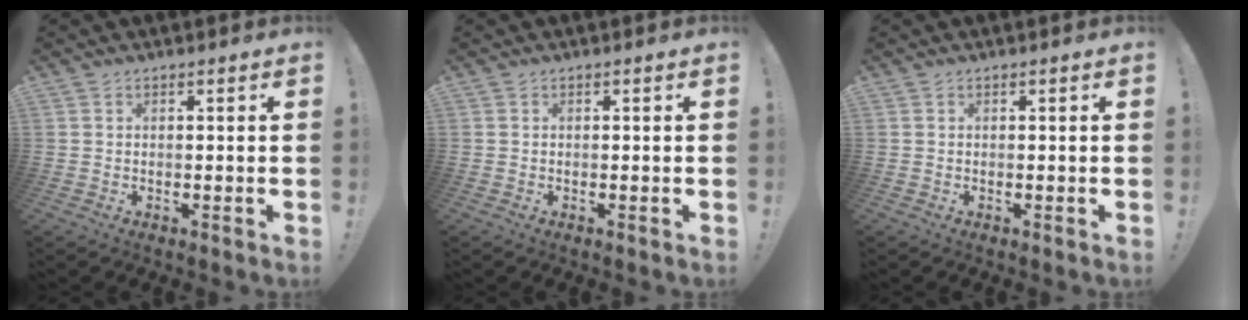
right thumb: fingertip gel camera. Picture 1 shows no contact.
{"total": 0.0}
{"total": 0.0}